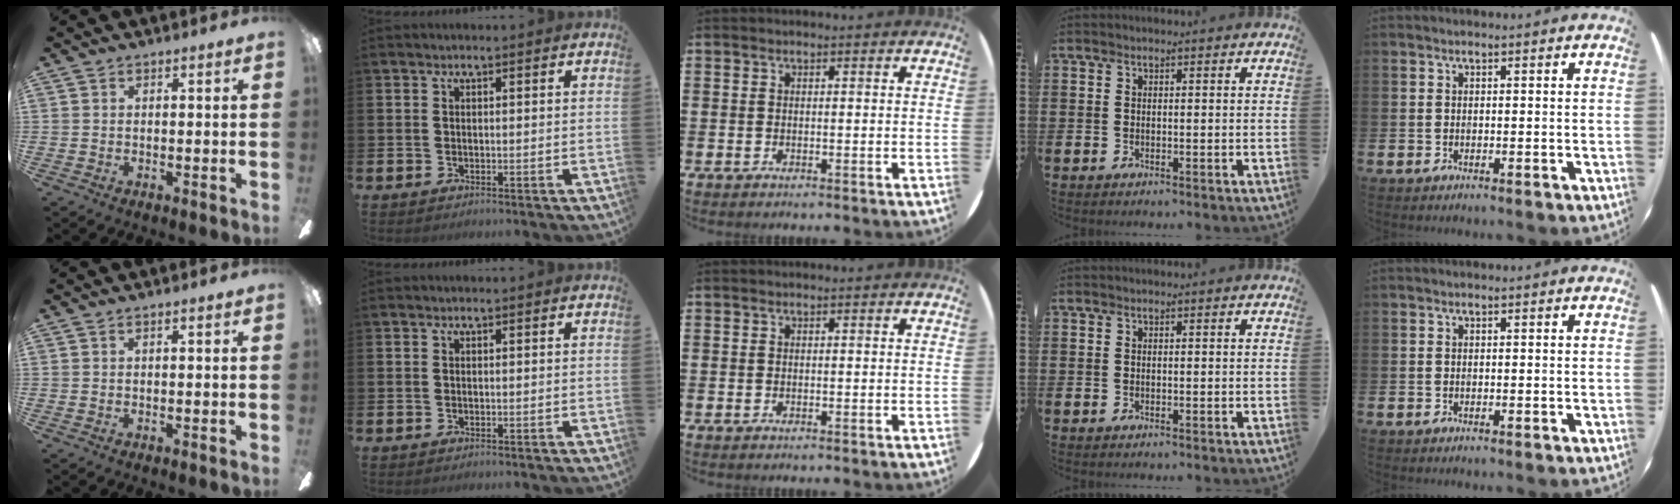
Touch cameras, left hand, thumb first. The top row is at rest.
{}